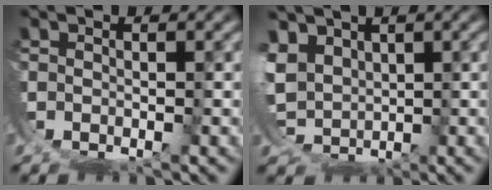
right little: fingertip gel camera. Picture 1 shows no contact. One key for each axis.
{"total": 4.6, "fx": 0.7, "fy": 3.7, "fz": 2.7, "tx": -0.087, "ty": -0.040, "tz": 0.035}